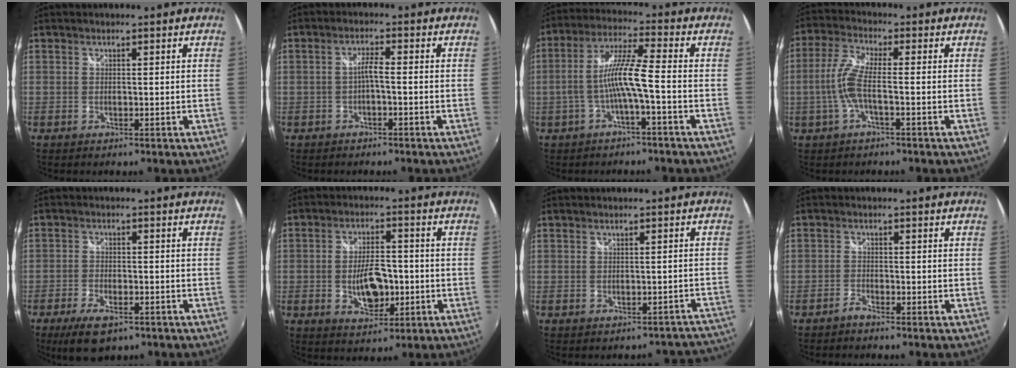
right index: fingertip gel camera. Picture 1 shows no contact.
{"total": 2.2, "force": [-1.0, 0.2, 2.0], "torque": [-0.040, 0.007, -0.017]}
{"total": 8.1, "force": [-2.5, 0.1, 7.7], "torque": [-0.170, 0.009, -0.040]}
{"total": 6.9, "force": [-1.7, 1.1, 6.6], "torque": [-0.150, 0.003, -0.032]}
{"total": 8.0, "force": [-5.1, 3.4, 5.0], "torque": [-0.120, -0.015, -0.085]}
{"total": 8.4, "force": [-1.7, 4.6, 6.9], "torque": [-0.126, 0.001, -0.022]}
{"total": 8.1, "force": [-7.7, 2.5, 0.5], "torque": [0.013, 0.028, -0.076]}
{"total": 1.4, "force": [-1.4, 0.2, 0.4], "torque": [-0.015, -0.001, -0.030]}